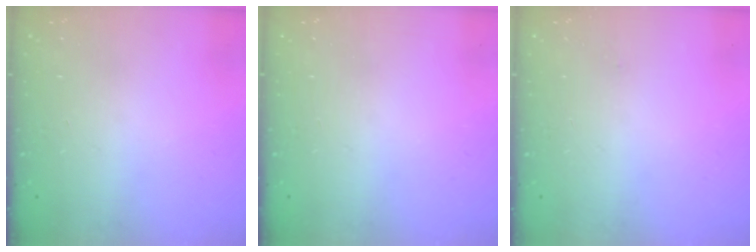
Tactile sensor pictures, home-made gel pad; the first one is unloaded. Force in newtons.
{"total": 0.0}
{"total": 9.0, "press": 1.4, "slide": 8.9}